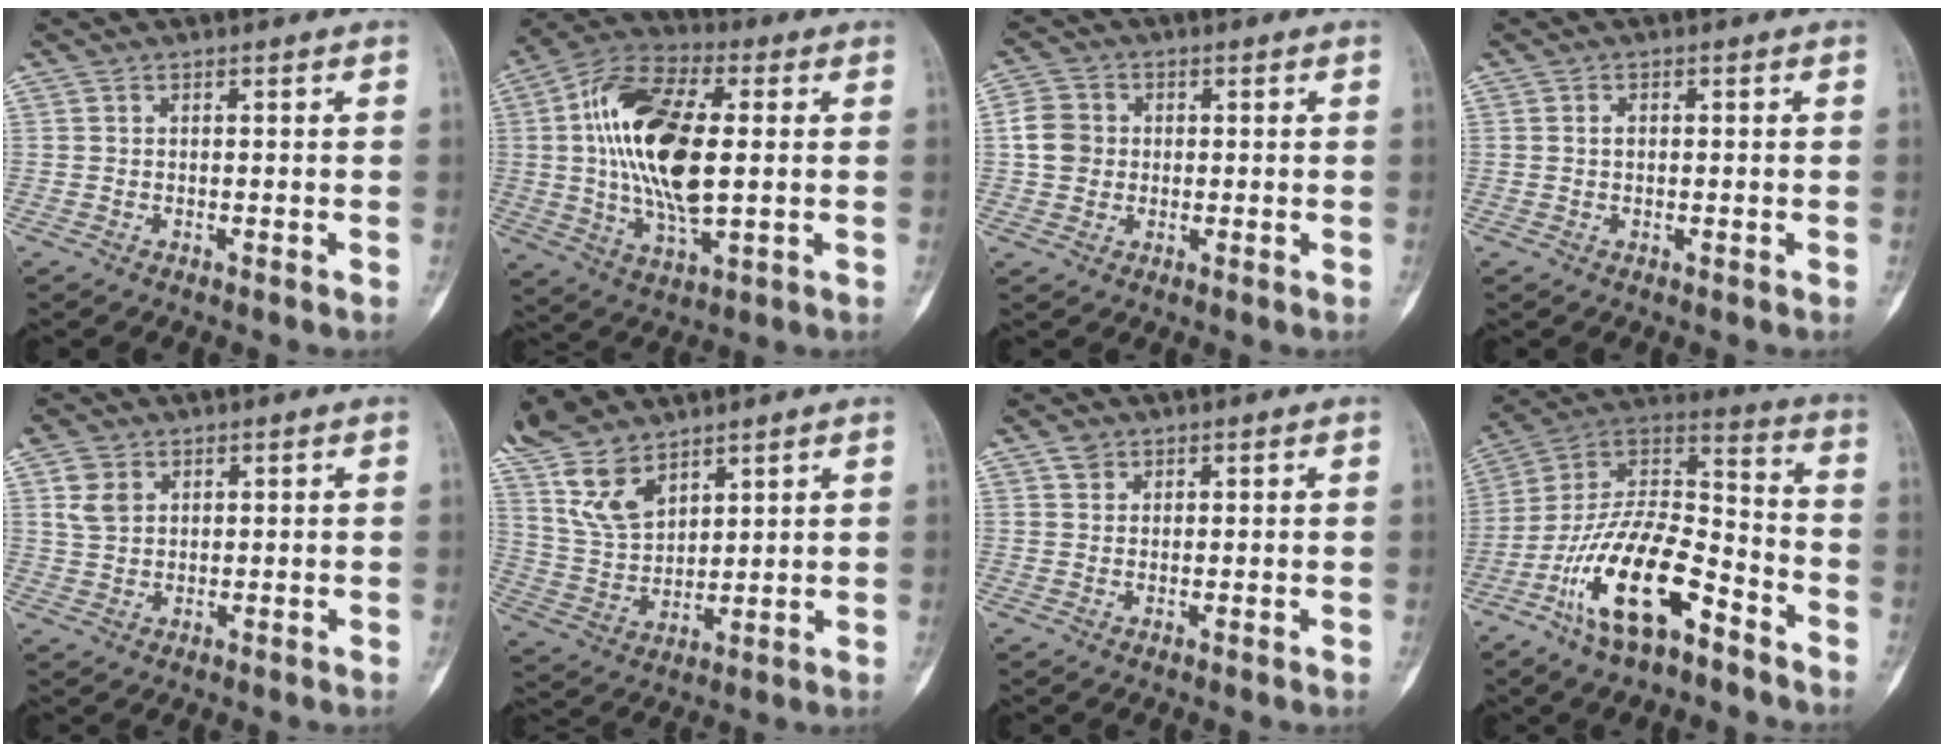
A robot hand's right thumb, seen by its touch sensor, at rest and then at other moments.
{"total": 19.9, "force": [1.7, 9.1, 17.6], "torque": [-0.336, 0.005, 0.026]}
{"total": 5.5, "force": [0.2, 4.9, 2.5], "torque": [-0.036, 0.008, -0.003]}
{"total": 0.9, "force": [0.1, 0.6, 0.7], "torque": [-0.012, 0.004, 0.001]}
{"total": 4.3, "force": [1.7, 3.3, 2.2], "torque": [-0.032, 0.000, 0.037]}
{"total": 11.4, "force": [8.5, 5.1, 5.6], "torque": [-0.105, -0.032, 0.186]}
{"total": 1.8, "force": [1.1, 1.3, 0.6], "torque": [-0.002, -0.003, 0.019]}
{"total": 20.5, "force": [-11.0, 8.5, 15.0], "torque": [-0.267, 0.081, -0.202]}